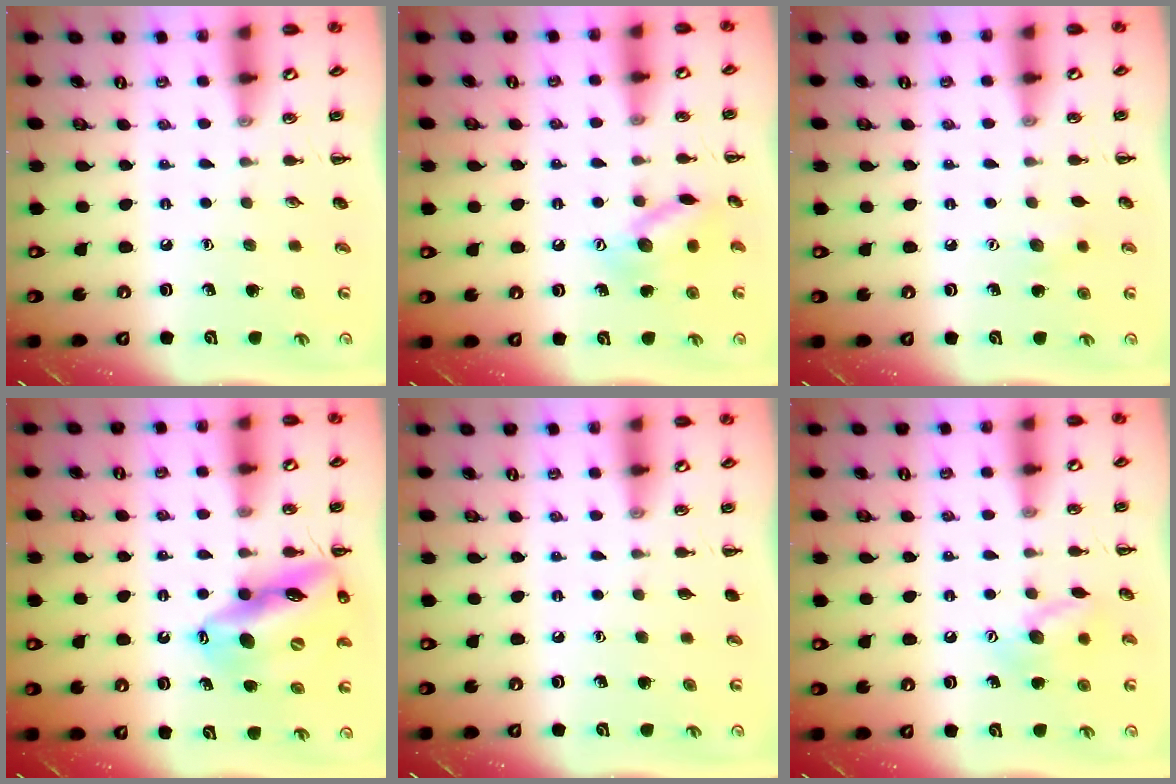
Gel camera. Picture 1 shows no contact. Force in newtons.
{"total": 11.3, "press": 11.3, "slide": 0.5}
{"total": 4.4, "press": 4.3, "slide": 0.9}
{"total": 17.6, "press": 17.0, "slide": 4.3}
{"total": 0.0}
{"total": 10.7, "press": 10.6, "slide": 1.8}